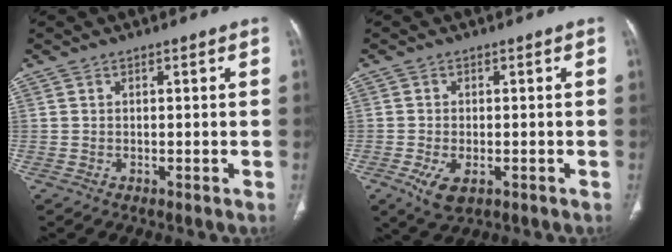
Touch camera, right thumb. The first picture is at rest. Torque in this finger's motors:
{"motor_torque": [-0.12, 0.12, 0.15, 0.19, 0.13]}